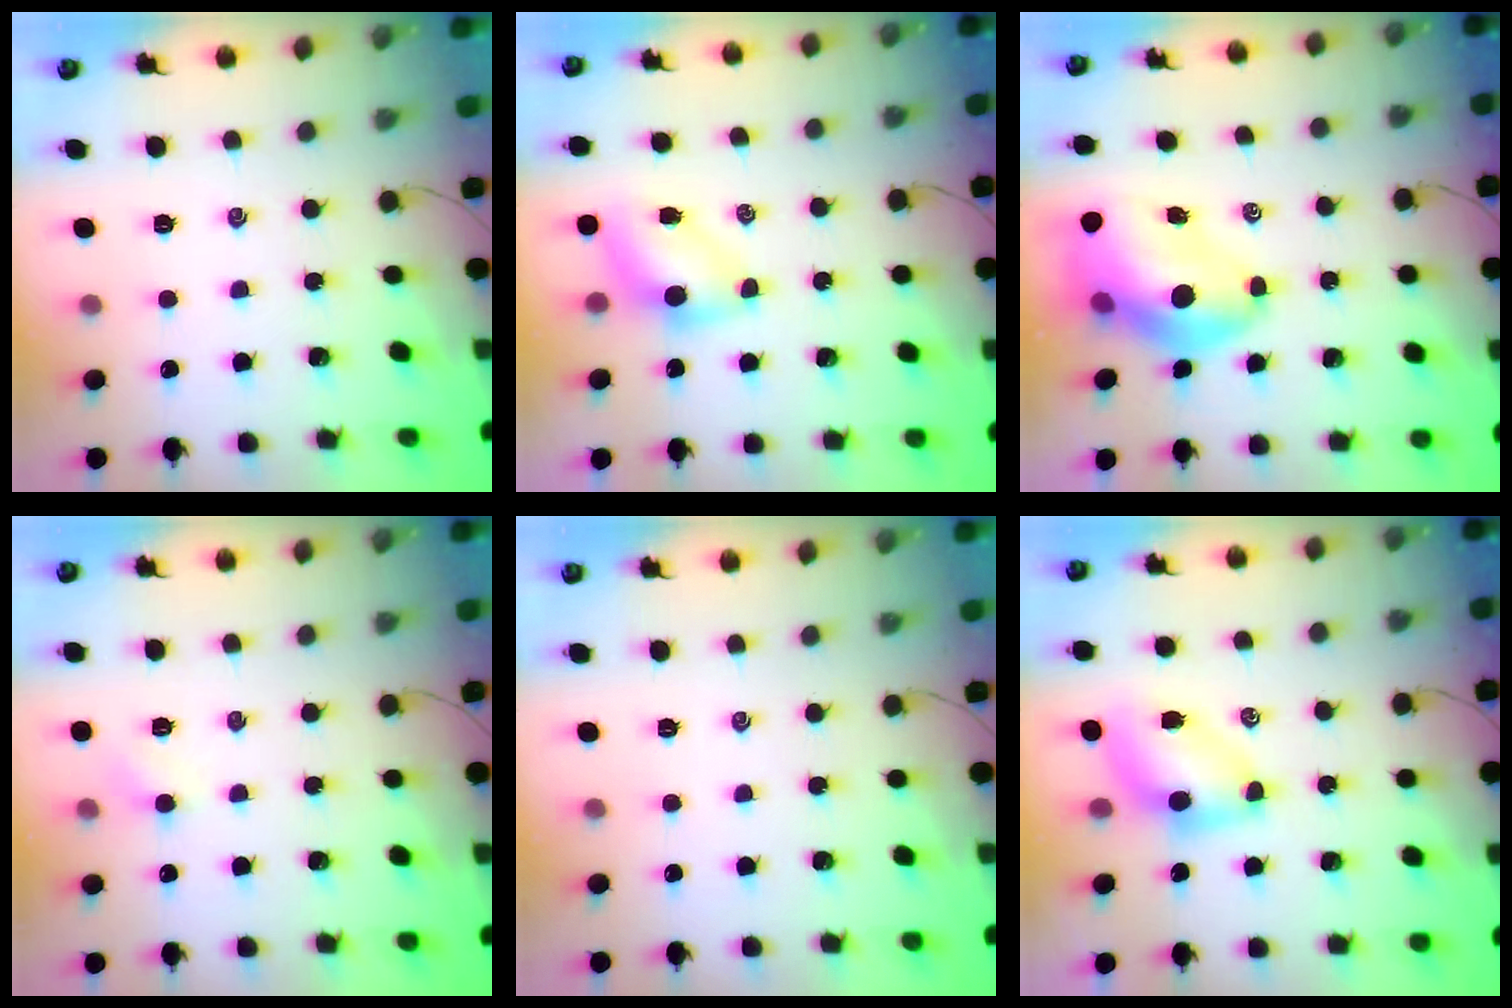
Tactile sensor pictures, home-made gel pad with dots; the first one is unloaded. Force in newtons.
{"total": 5.3, "press": 5.3, "slide": 0.5}
{"total": 12.3, "press": 11.7, "slide": 3.8}
{"total": 2.7, "press": 2.6, "slide": 0.9}
{"total": 0.0}
{"total": 7.1, "press": 7.0, "slide": 0.9}